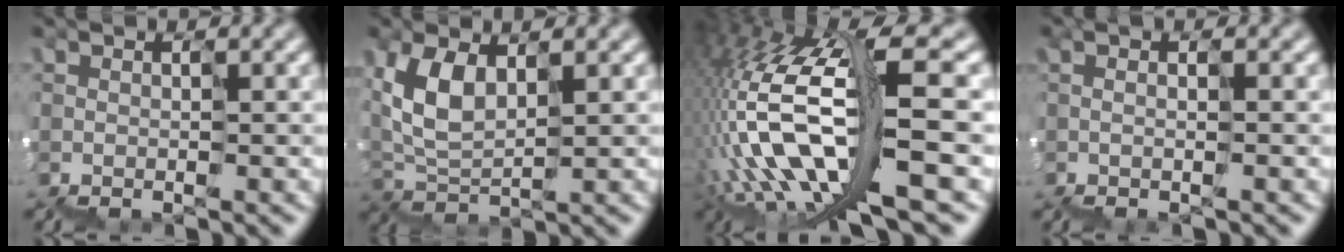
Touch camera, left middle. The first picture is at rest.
{"total": 3.5, "force": [2.4, 1.8, 1.9], "torque": [-0.077, 0.017, 0.045]}
{"total": 10.9, "force": [-1.7, 2.4, 10.5], "torque": [-0.234, 0.033, -0.015]}
{"total": 1.0, "force": [0.1, 0.2, 0.9], "torque": [-0.010, 0.000, 0.000]}